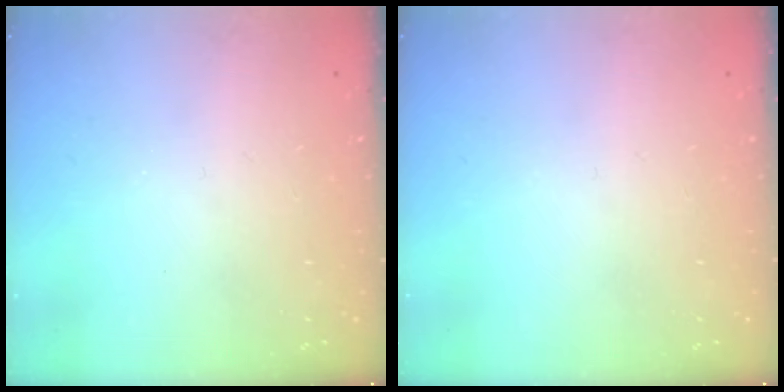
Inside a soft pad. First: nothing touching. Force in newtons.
{"total": 0.0}